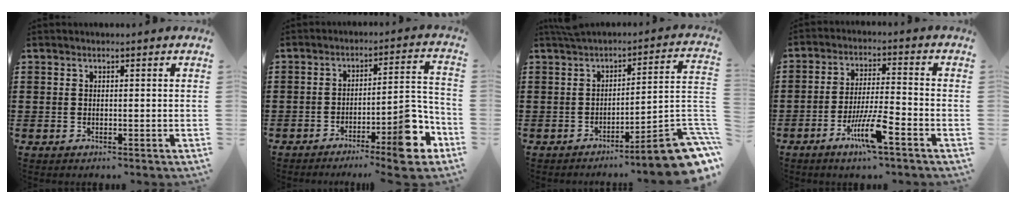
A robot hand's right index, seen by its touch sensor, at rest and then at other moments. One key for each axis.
{"total": 9.5, "fx": -5.4, "fy": 2.0, "fz": 7.6, "tx": -0.109, "ty": 0.007, "tz": -0.092}
{"total": 9.2, "fx": -4.9, "fy": 0.7, "fz": 7.8, "tx": -0.105, "ty": -0.003, "tz": -0.095}
{"total": 7.9, "fx": -4.4, "fy": 0.9, "fz": 6.5, "tx": -0.136, "ty": -0.007, "tz": -0.084}